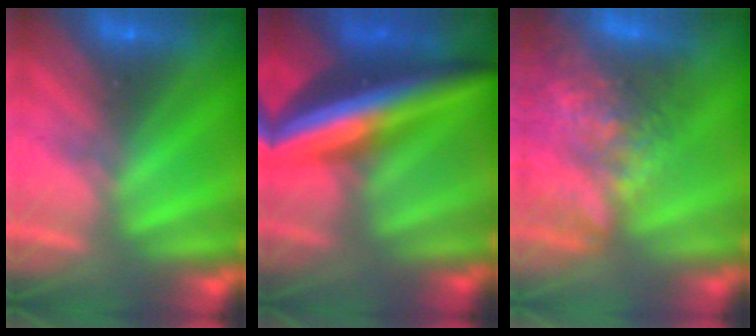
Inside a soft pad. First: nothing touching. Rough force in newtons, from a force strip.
{"total": 5.6}
{"total": 10.3}